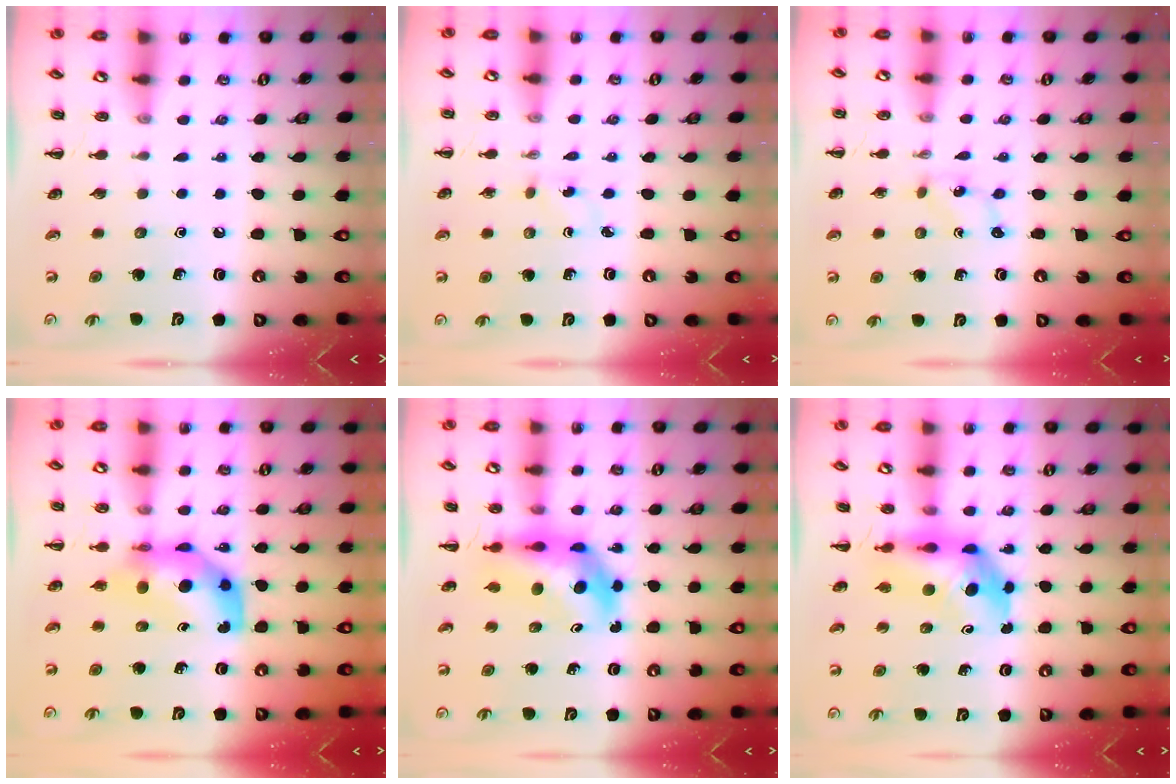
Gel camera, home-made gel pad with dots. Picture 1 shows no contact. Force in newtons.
{"total": 1.5, "press": 1.3, "slide": 0.6}
{"total": 0.6, "press": 0.5, "slide": 0.3}
{"total": 8.3, "press": 8.1, "slide": 1.9}
{"total": 6.1, "press": 6.0, "slide": 1.5}
{"total": 6.3, "press": 6.0, "slide": 1.6}